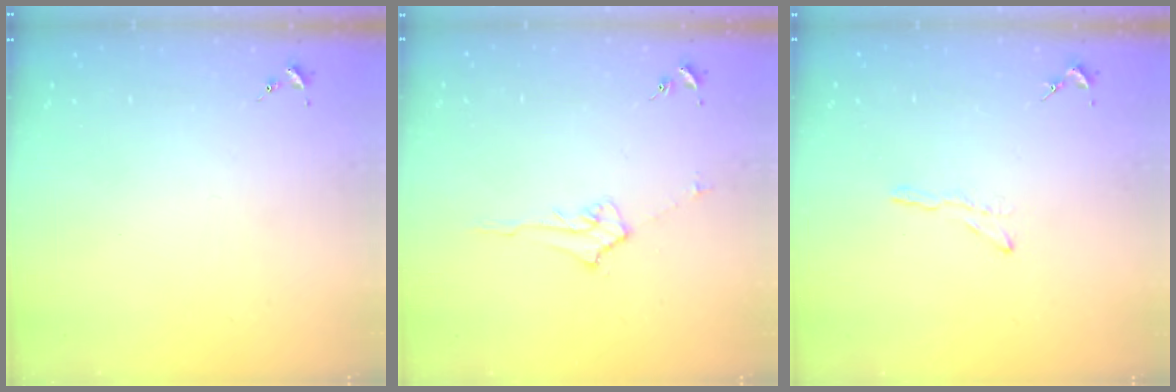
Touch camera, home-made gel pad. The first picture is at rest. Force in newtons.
{"total": 5.2, "press": 5.1, "slide": 0.9}
{"total": 3.8, "press": 3.7, "slide": 0.4}